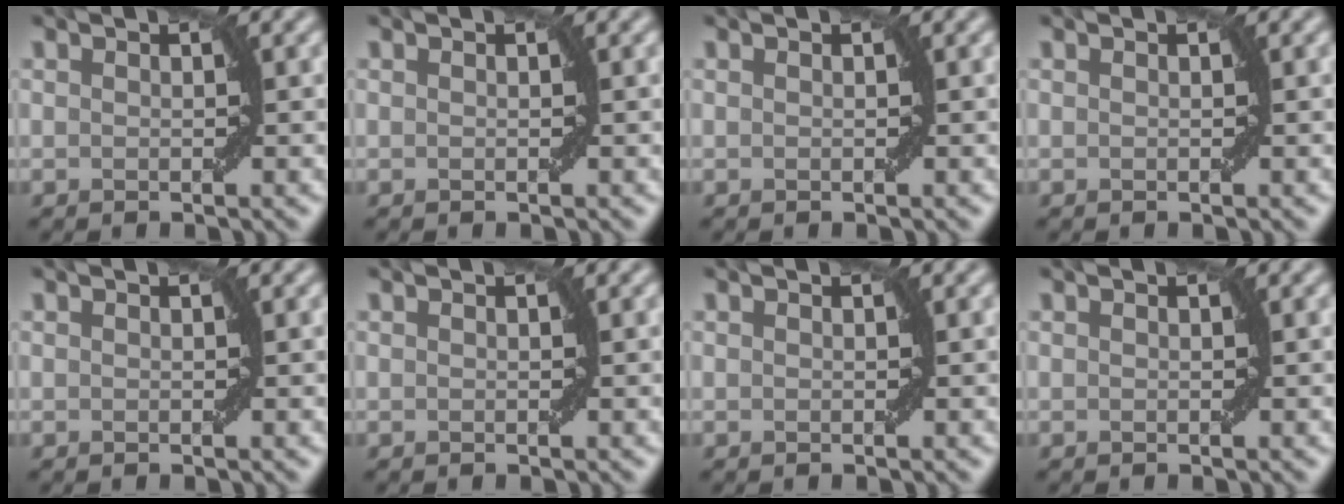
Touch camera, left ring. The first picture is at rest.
{"total": 0.0}
{"total": 0.0}
{"total": 0.0}
{"total": 0.0}
{"total": 0.0}
{"total": 0.0}
{"total": 0.0}